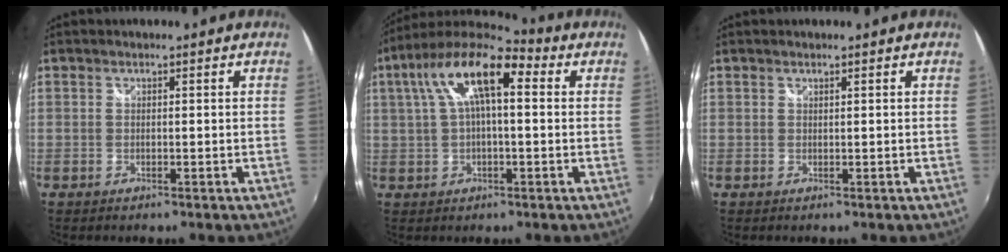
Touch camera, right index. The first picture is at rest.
{"total": 14.0, "force": [3.6, 5.1, 12.5], "torque": [-0.229, 0.032, 0.051]}
{"total": 0.0}